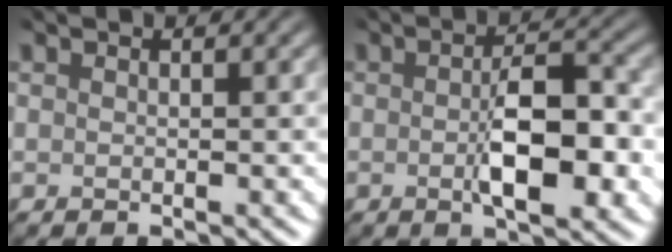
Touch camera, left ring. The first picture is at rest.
{"total": 6.1, "force": [-1.5, 2.6, 5.3], "torque": [-0.089, -0.004, -0.019]}